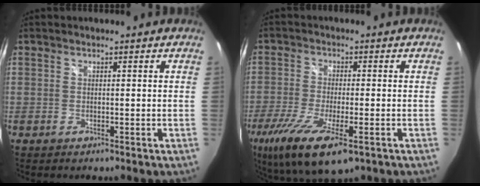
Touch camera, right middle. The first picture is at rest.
{"total": 15.0, "force": [-8.1, 4.7, 11.7], "torque": [-0.245, -0.062, -0.140]}